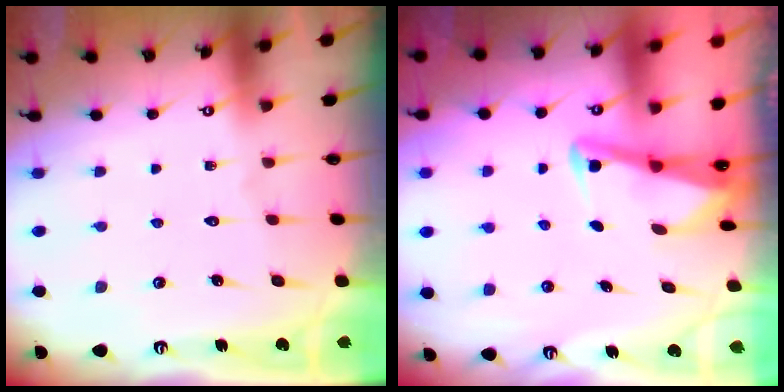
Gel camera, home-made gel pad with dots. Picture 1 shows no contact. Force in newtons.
{"total": 3.0, "press": 3.0, "slide": 0.4}